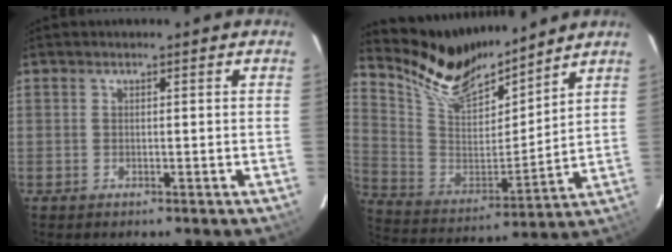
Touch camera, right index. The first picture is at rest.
{"total": 15.5, "force": [13.8, 4.1, 5.8], "torque": [-0.141, -0.020, 0.265]}